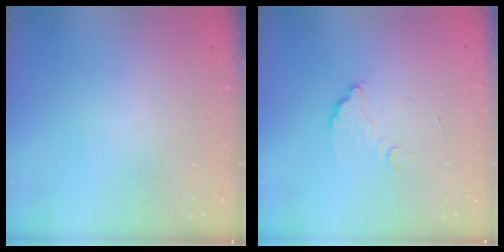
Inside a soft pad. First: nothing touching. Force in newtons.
{"total": 3.6, "press": 3.6, "slide": 0.2}